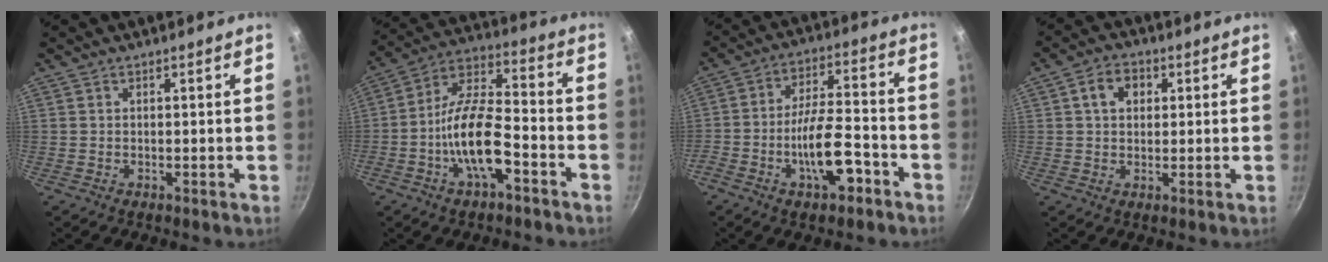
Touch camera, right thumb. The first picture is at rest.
{"total": 14.5, "force": [-5.6, 6.0, 12.0], "torque": [-0.206, 0.046, -0.112]}
{"total": 12.1, "force": [-5.5, 4.8, 9.6], "torque": [-0.148, 0.046, -0.089]}
{"total": 5.7, "force": [1.6, 4.3, 3.4], "torque": [-0.036, 0.006, 0.020]}